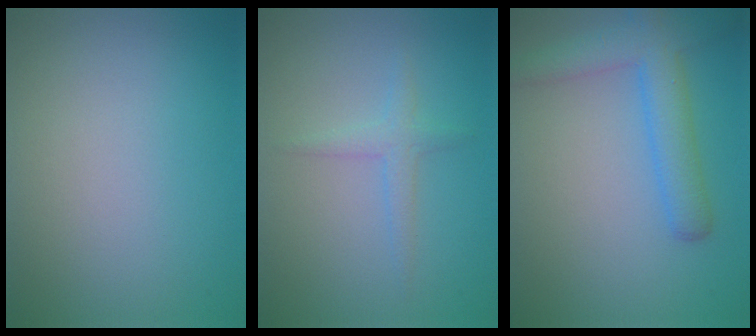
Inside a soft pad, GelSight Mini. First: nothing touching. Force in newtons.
{"total": 1.5, "press": 1.5, "slide": 0.1}
{"total": 4.3, "press": 4.3, "slide": 0.2}